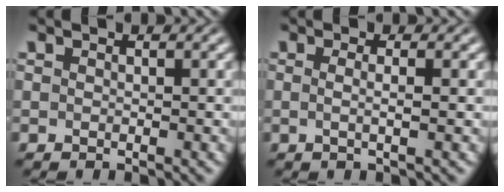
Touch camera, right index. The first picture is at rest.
{"total": 1.5, "force": [-0.3, -0.8, 1.2], "torque": [-0.027, -0.010, 0.001]}